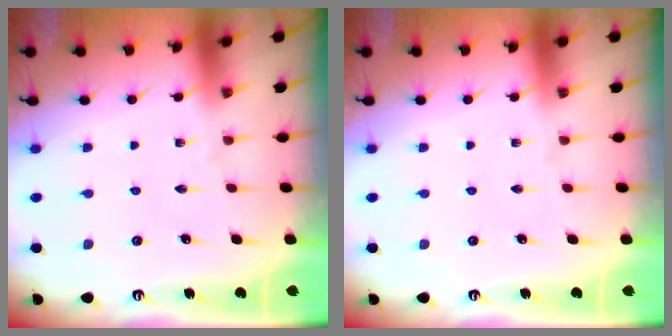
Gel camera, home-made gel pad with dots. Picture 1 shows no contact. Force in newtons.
{"total": 0.0}